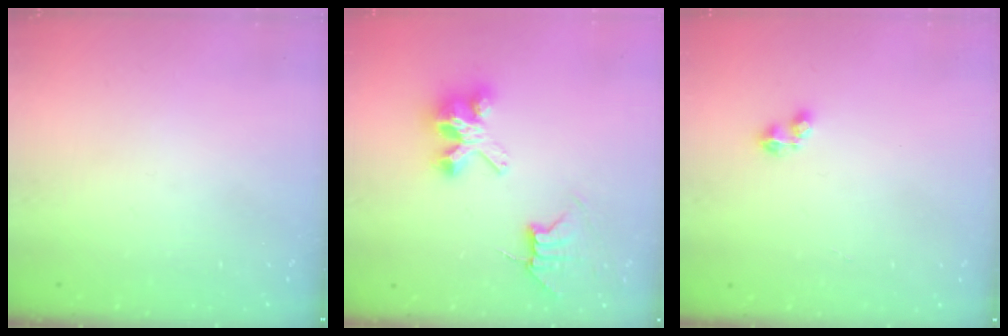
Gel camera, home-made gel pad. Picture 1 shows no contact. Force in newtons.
{"total": 7.5, "press": 7.5, "slide": 0.6}
{"total": 2.6, "press": 2.5, "slide": 0.5}